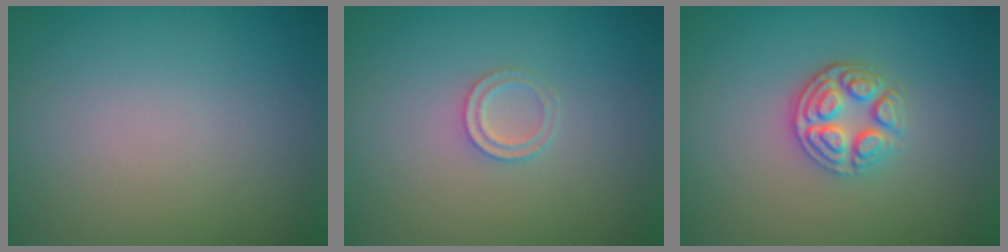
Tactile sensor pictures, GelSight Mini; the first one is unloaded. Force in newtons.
{"total": 1.4, "press": 1.4, "slide": 0.3}
{"total": 3.6, "press": 3.1, "slide": 1.9}